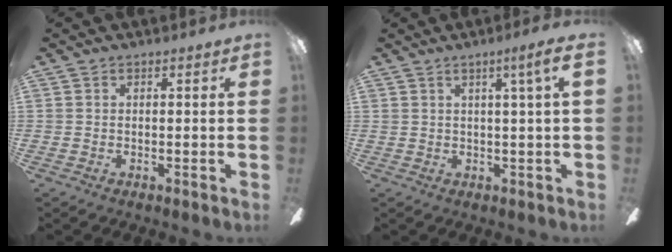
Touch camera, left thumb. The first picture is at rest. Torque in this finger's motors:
{"motor_torque": [-0.37, 0.28, 0.01, 0.52, 0.08]}